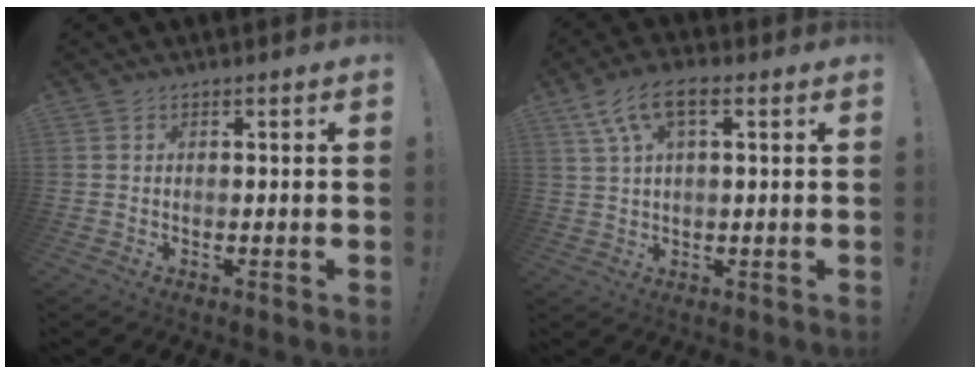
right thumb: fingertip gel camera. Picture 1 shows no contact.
{"total": 9.2, "force": [4.0, 3.8, 7.3], "torque": [-0.140, 0.002, 0.080]}